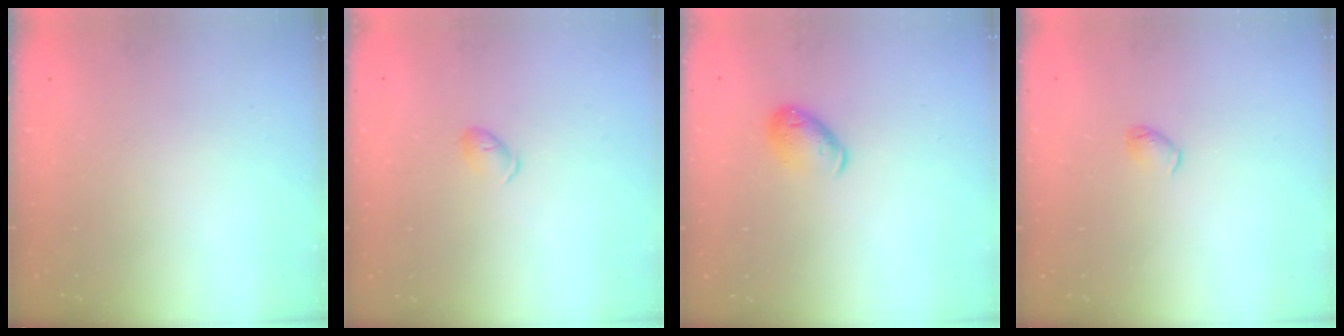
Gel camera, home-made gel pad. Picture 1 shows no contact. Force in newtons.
{"total": 3.4, "press": 3.4, "slide": 0.6}
{"total": 8.3, "press": 8.2, "slide": 1.2}
{"total": 2.9, "press": 2.9, "slide": 0.5}